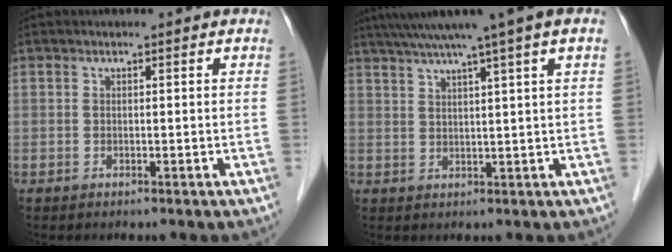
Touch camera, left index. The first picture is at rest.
{"total": 10.3, "force": [6.9, -1.3, 7.4], "torque": [-0.118, 0.035, 0.097]}